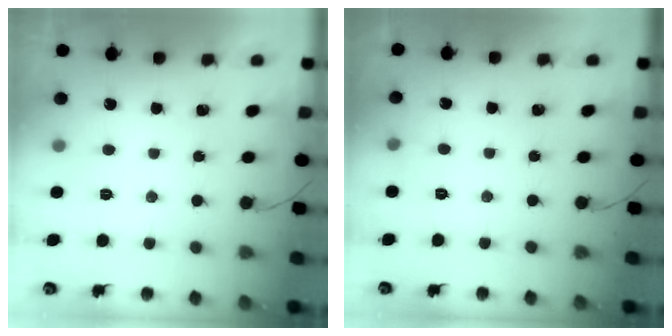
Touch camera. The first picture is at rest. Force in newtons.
{"total": 2.3, "press": 2.1, "slide": 0.9}